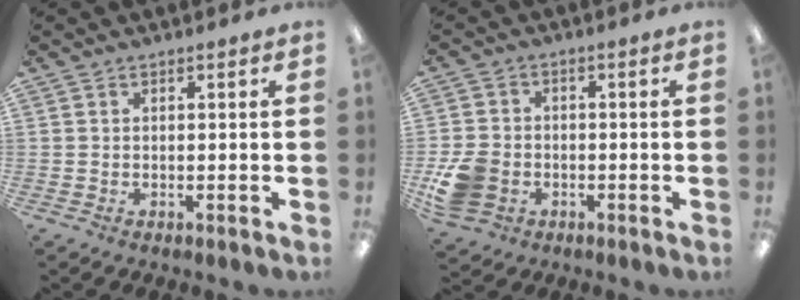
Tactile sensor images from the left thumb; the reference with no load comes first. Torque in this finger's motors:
{"motor_torque": [-0.73, 1.00, -0.20, 0.30, 0.07]}